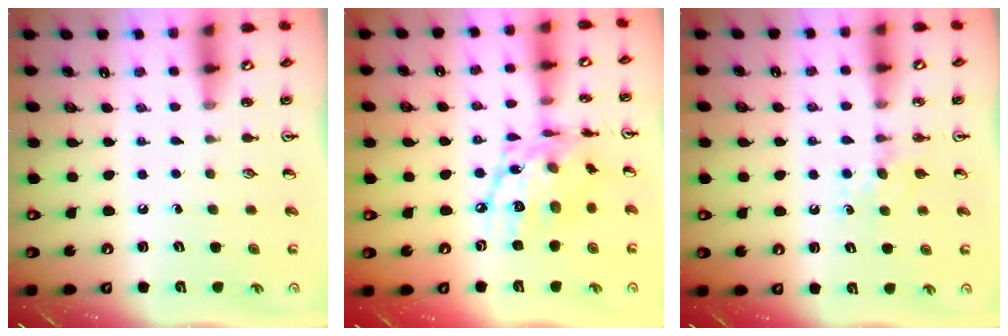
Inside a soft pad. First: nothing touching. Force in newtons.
{"total": 16.7, "press": 16.6, "slide": 1.7}
{"total": 4.2, "press": 4.1, "slide": 0.6}